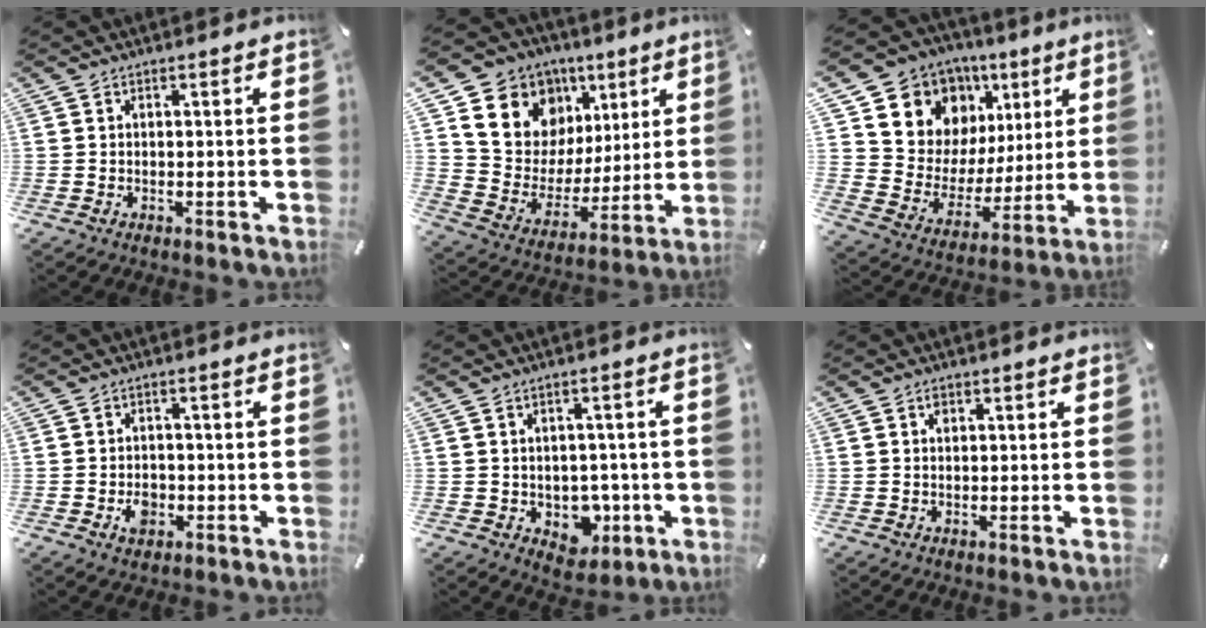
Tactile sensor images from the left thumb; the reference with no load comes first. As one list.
[{"total": 14.9, "force": [7.7, 12.2, 3.9], "torque": [-0.071, -0.058, 0.150]}, {"total": 13.6, "force": [8.2, 10.6, 2.5], "torque": [-0.049, -0.078, 0.159]}, {"total": 4.2, "force": [-1.4, 3.2, 2.3], "torque": [-0.037, 0.002, -0.025]}, {"total": 6.1, "force": [-0.6, 5.6, 2.4], "torque": [-0.009, -0.004, -0.008]}, {"total": 1.0, "force": [0.4, 0.8, 0.6], "torque": [-0.013, 0.003, 0.007]}]